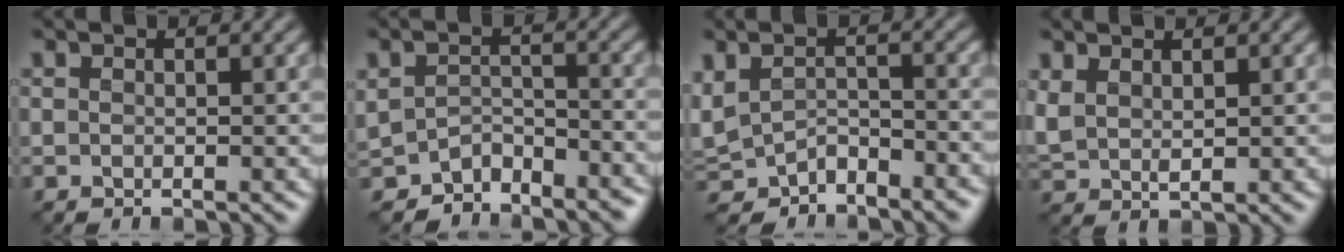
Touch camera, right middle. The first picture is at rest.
{"total": 4.3, "force": [-4.1, 1.3, 0.2], "torque": [0.008, -0.008, -0.074]}
{"total": 4.9, "force": [-4.4, 1.9, 1.2], "torque": [-0.017, -0.010, -0.083]}
{"total": 2.1, "force": [1.0, 1.0, 1.6], "torque": [-0.045, 0.006, 0.024]}